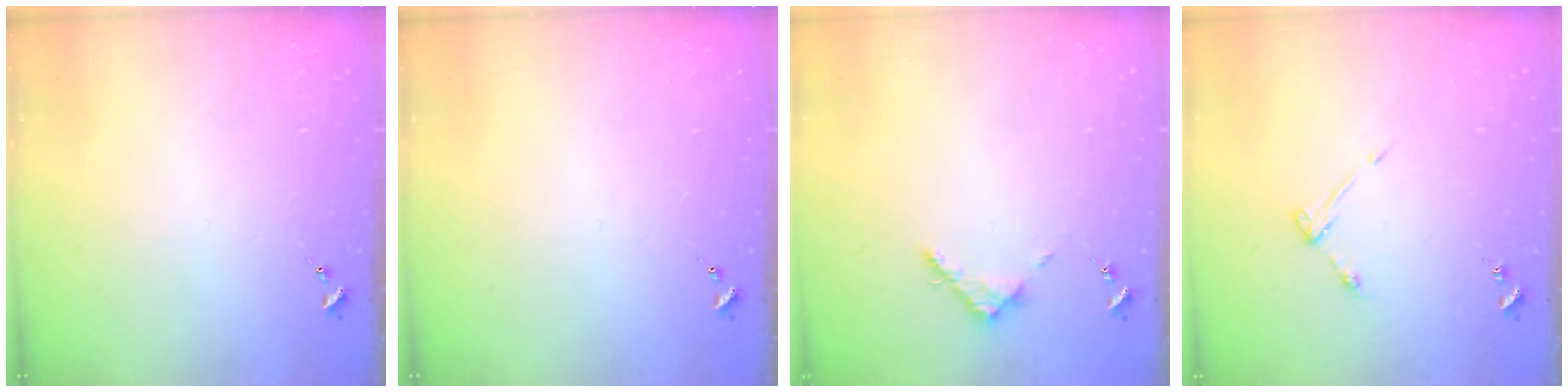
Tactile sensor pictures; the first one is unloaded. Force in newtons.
{"total": 0.0}
{"total": 3.6, "press": 3.6, "slide": 0.3}
{"total": 3.9, "press": 3.9, "slide": 0.6}